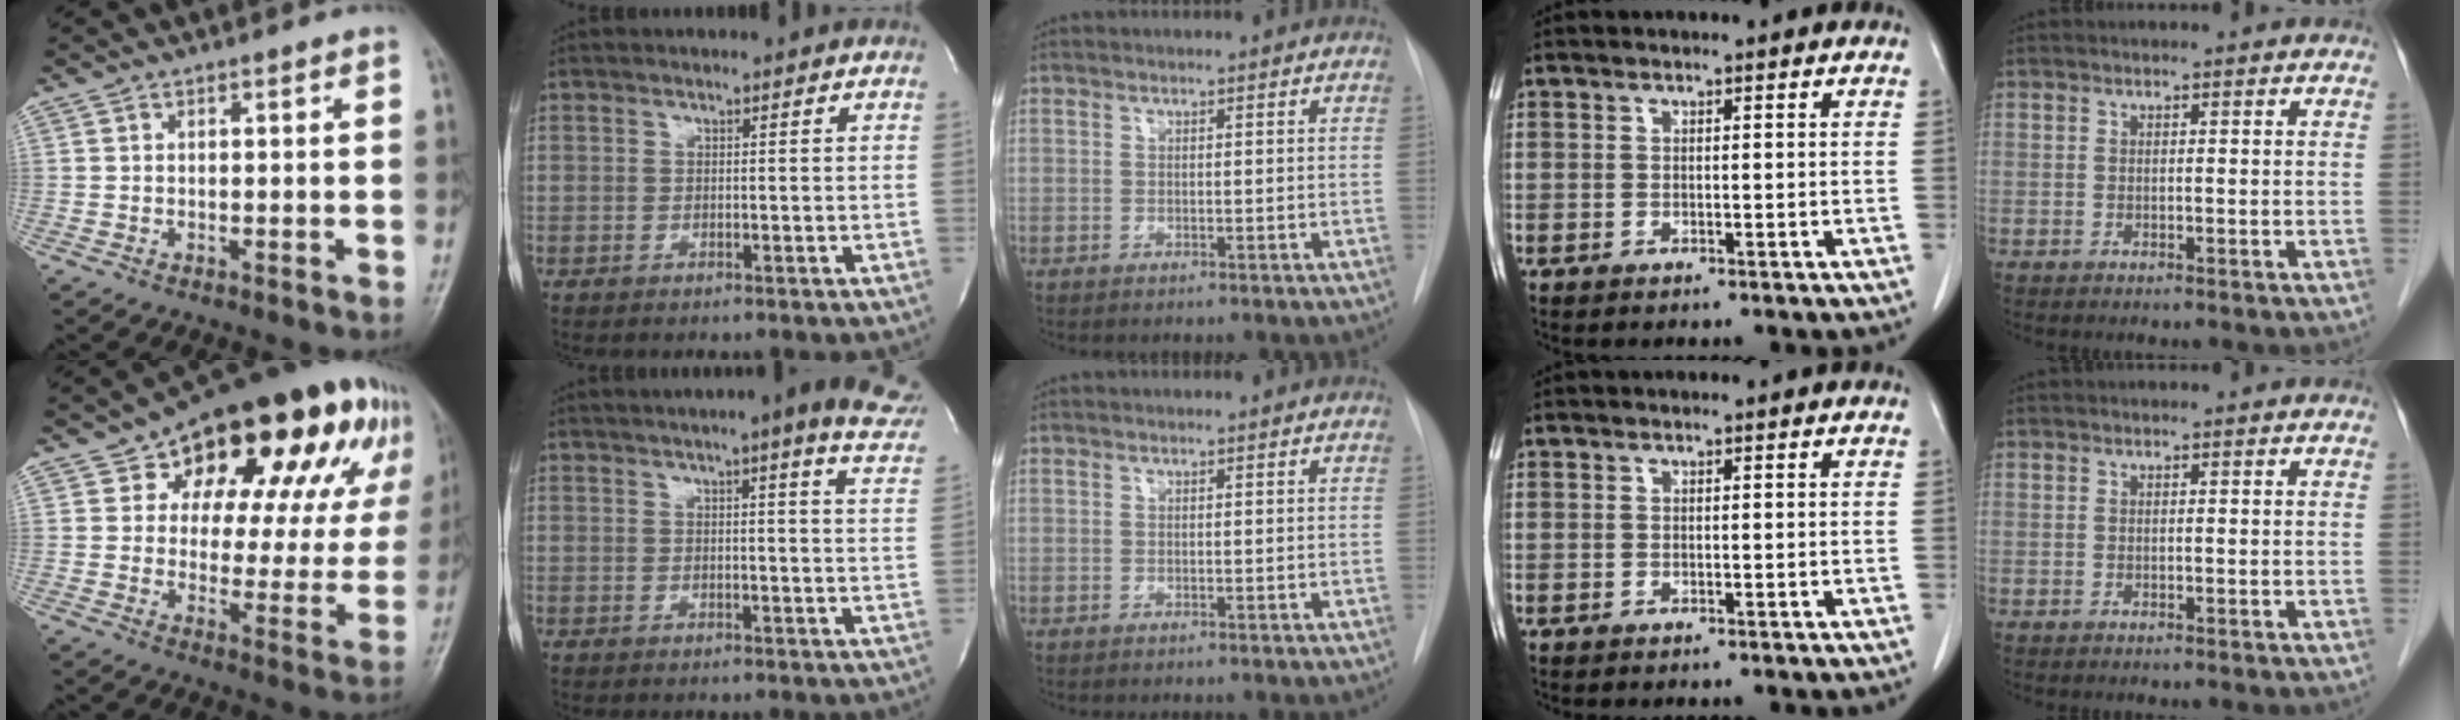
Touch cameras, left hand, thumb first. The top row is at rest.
{"thumb": {"total": 25.4, "force": [12.8, 13.4, 17.4], "torque": [-0.197, 0.003, 0.175]}, "index": {"total": 13.2, "force": [9.6, 1.2, 9.0], "torque": [-0.113, -0.001, 0.098]}}